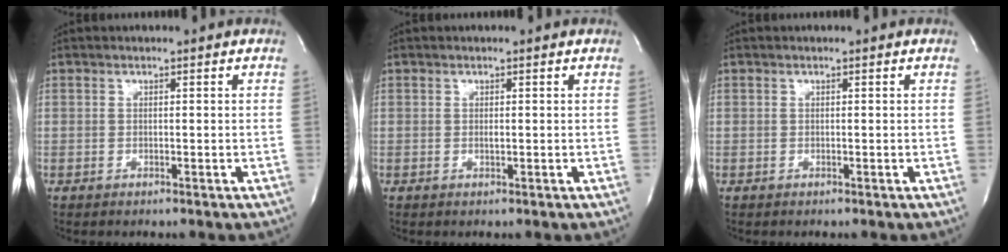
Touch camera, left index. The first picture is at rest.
{"total": 0.5, "force": [0.0, 0.1, 0.5], "torque": [-0.012, -0.001, -0.001]}
{"total": 0.0}